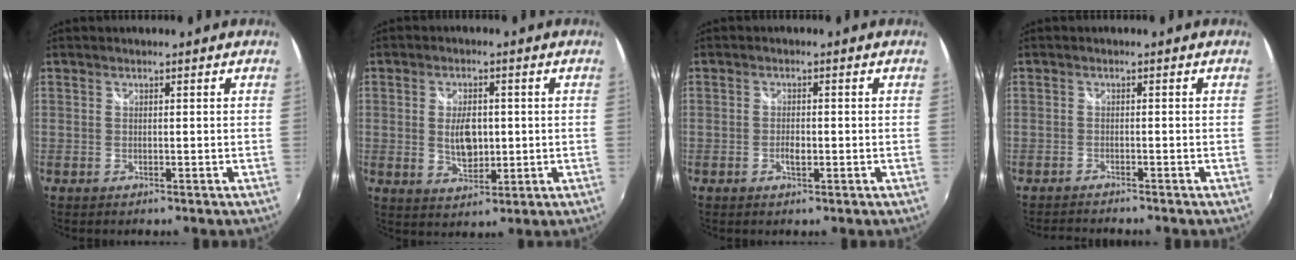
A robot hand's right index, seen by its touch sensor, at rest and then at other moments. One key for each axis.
{"total": 6.7, "fx": 0.1, "fy": 3.9, "fz": 5.5, "tx": -0.098, "ty": -0.003, "tz": 0.005}
{"total": 1.9, "fx": -0.6, "fy": 0.9, "fz": 1.6, "tx": -0.031, "ty": 0.000, "tz": -0.011}
{"total": 3.1, "fx": -3.0, "fy": 0.1, "fz": 0.6, "tx": -0.029, "ty": -0.011, "tz": -0.055}